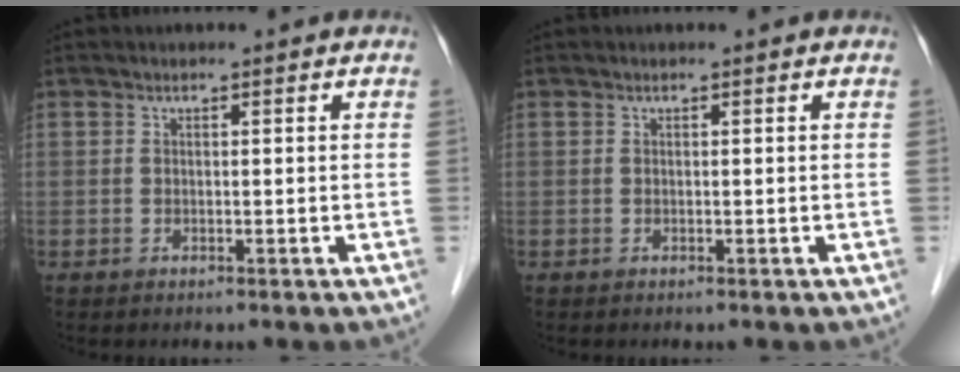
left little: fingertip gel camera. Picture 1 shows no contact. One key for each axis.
{"total": 0.0}